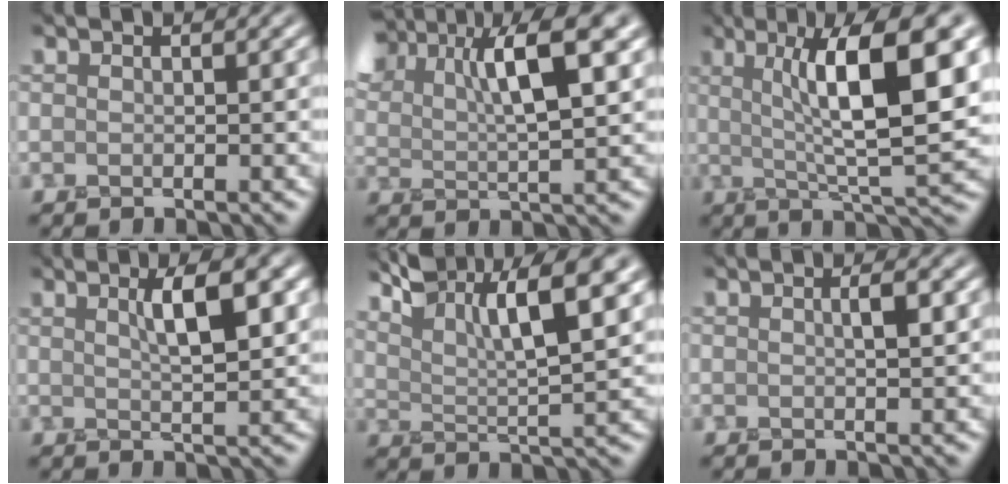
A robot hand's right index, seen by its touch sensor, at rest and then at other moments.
{"total": 7.6, "force": [4.5, 2.7, 5.5], "torque": [-0.105, 0.018, 0.081]}
{"total": 10.2, "force": [2.5, 2.2, 9.6], "torque": [-0.128, 0.005, 0.044]}
{"total": 4.1, "force": [1.6, 1.0, 3.7], "torque": [-0.045, 0.012, 0.021]}
{"total": 8.6, "force": [6.2, 1.6, 5.7], "torque": [-0.093, 0.021, 0.107]}
{"total": 1.5, "force": [0.4, 0.1, 1.4], "torque": [-0.023, 0.006, 0.005]}